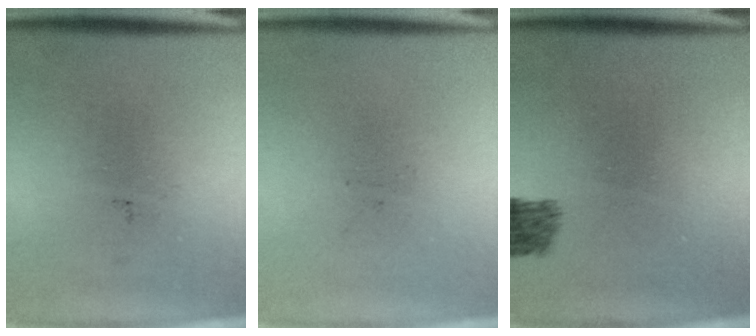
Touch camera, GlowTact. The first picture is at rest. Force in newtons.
{"total": 0.0}
{"total": 2.5}